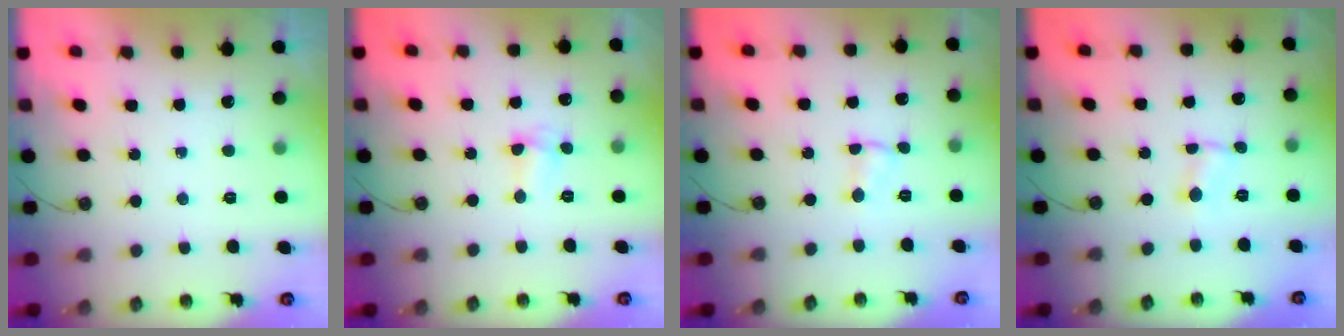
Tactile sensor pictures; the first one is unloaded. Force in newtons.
{"total": 3.0, "press": 2.9, "slide": 0.6}
{"total": 1.0, "press": 0.9, "slide": 0.5}
{"total": 0.8, "press": 0.8, "slide": 0.1}